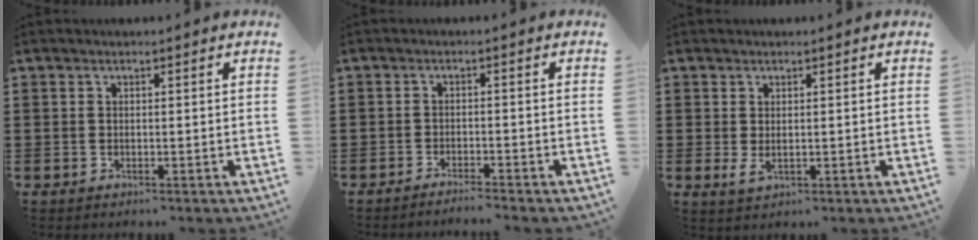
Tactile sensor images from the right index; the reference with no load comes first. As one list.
[{"total": 1.9, "force": [-1.9, -0.2, 0.3], "torque": [-0.007, 0.002, -0.038]}, {"total": 1.8, "force": [0.4, 0.8, 1.6], "torque": [-0.039, -0.002, 0.005]}]